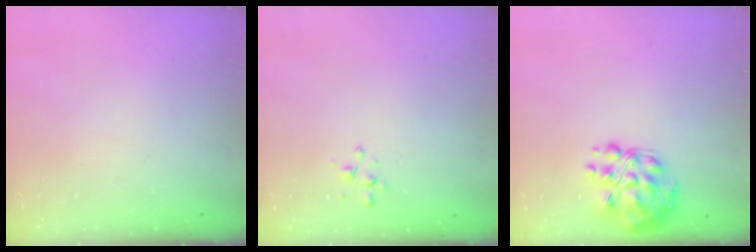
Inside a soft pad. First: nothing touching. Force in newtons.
{"total": 2.1, "press": 2.0, "slide": 0.7}
{"total": 12.2, "press": 11.8, "slide": 2.8}